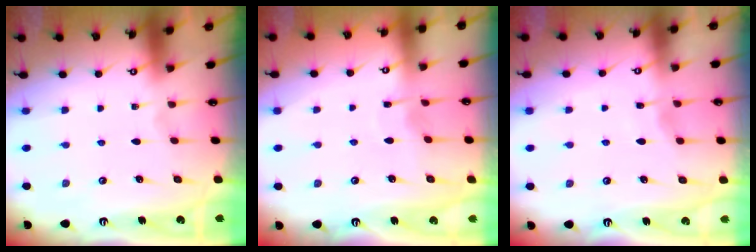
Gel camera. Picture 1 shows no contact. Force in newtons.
{"total": 1.8, "press": 1.7, "slide": 0.3}
{"total": 2.6, "press": 2.5, "slide": 0.4}